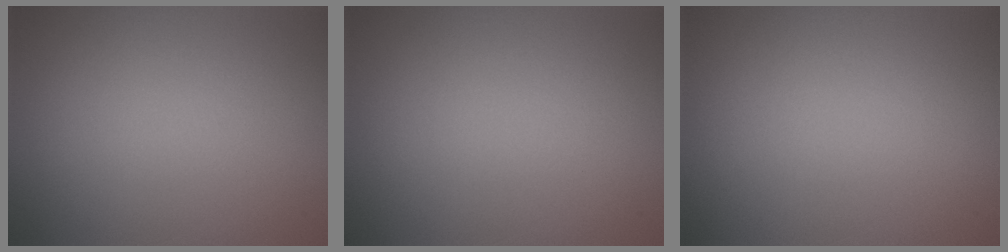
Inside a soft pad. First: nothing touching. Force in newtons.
{"total": 0.0}
{"total": 0.0}